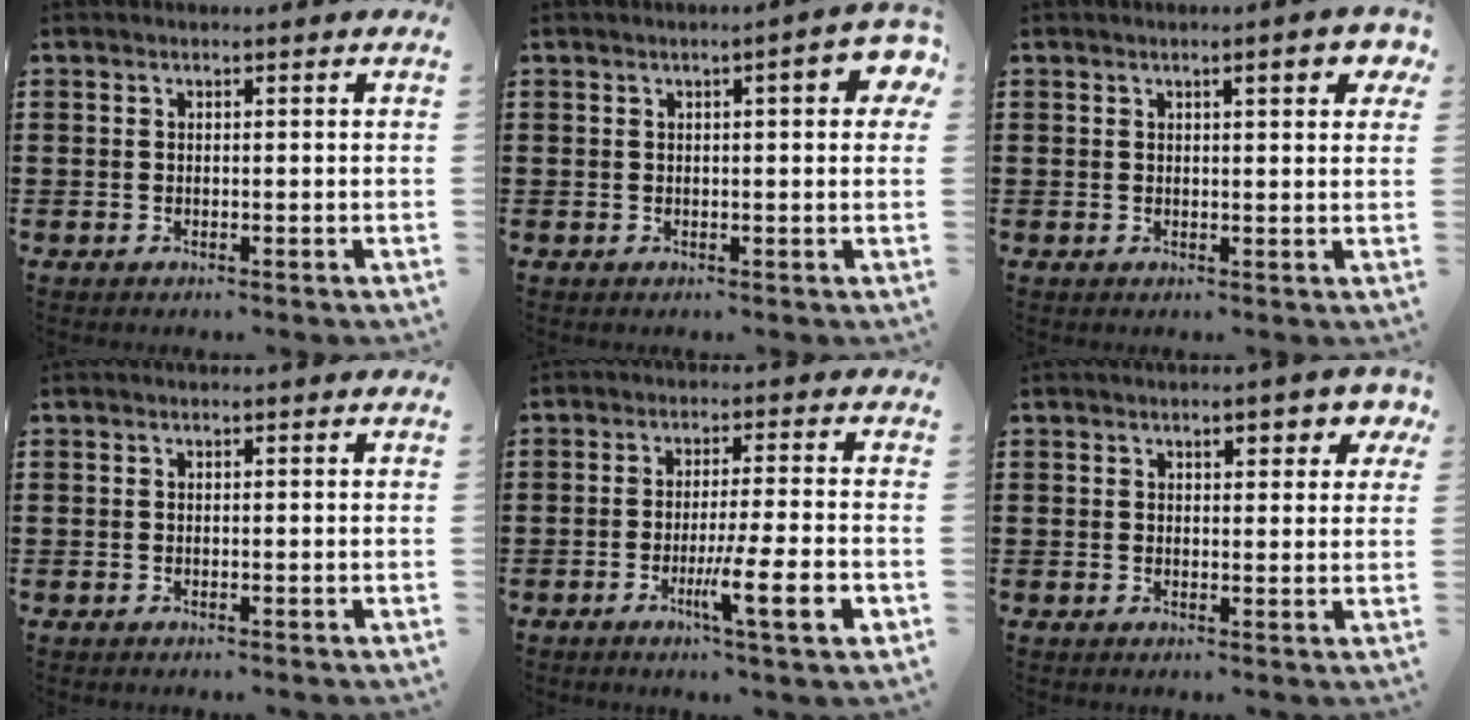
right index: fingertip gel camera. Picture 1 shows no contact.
{"total": 4.4, "force": [1.1, 0.9, 4.2], "torque": [-0.056, -0.003, 0.011]}
{"total": 3.3, "force": [1.4, 0.6, 3.0], "torque": [-0.045, -0.001, 0.017]}
{"total": 0.0}
{"total": 9.0, "force": [-3.3, 0.3, 8.3], "torque": [-0.141, -0.012, -0.056]}
{"total": 3.2, "force": [1.8, 1.3, 2.3], "torque": [-0.026, -0.001, 0.024]}